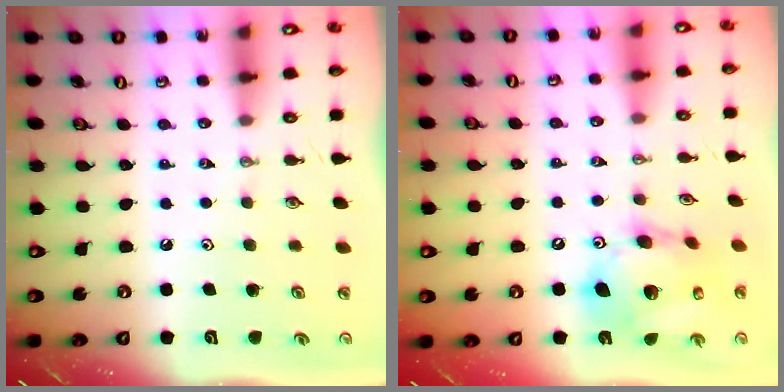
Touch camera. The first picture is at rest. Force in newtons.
{"total": 16.6, "press": 16.5, "slide": 2.0}